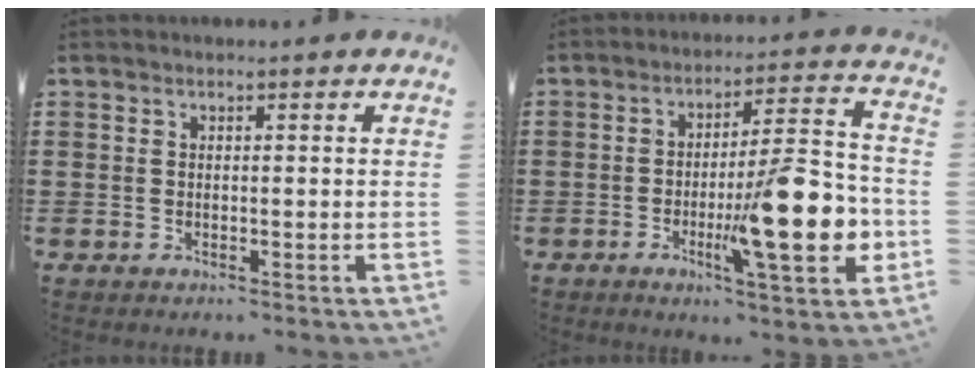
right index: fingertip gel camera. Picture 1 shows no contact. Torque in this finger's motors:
{"motor_torque": [2.14, 0.00, 1.05, 0.21]}